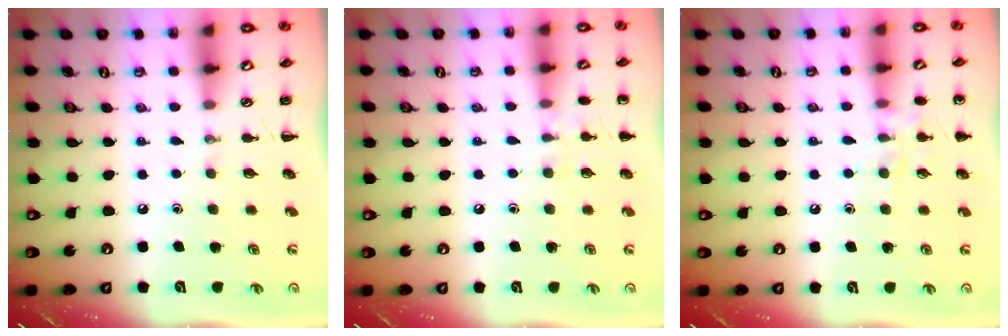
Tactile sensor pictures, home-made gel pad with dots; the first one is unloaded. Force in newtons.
{"total": 5.9, "press": 5.6, "slide": 1.9}
{"total": 8.2, "press": 8.1, "slide": 1.6}